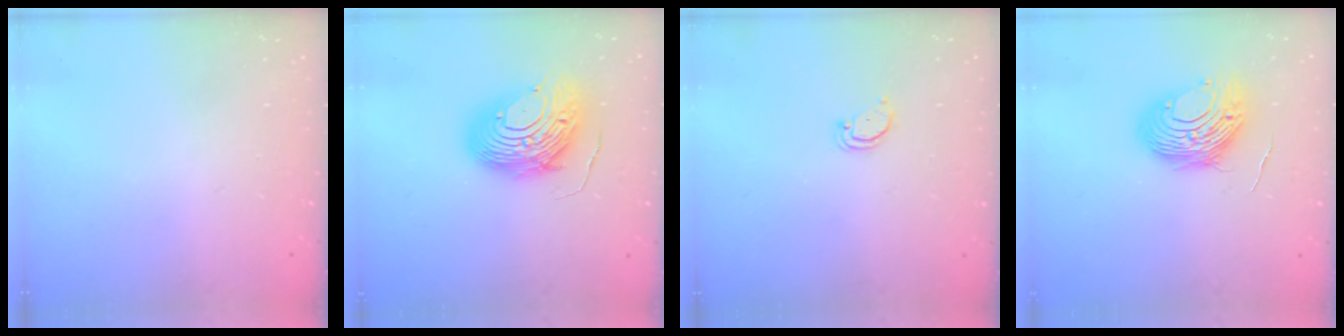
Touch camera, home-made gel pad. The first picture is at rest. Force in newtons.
{"total": 13.5, "press": 13.4, "slide": 0.8}
{"total": 2.0, "press": 2.0, "slide": 0.2}
{"total": 11.5, "press": 11.4, "slide": 1.1}